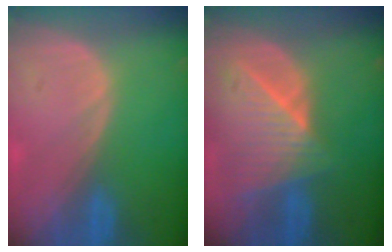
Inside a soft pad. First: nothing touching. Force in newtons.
{"total": 9.0, "press": 8.0, "slide": 4.0}